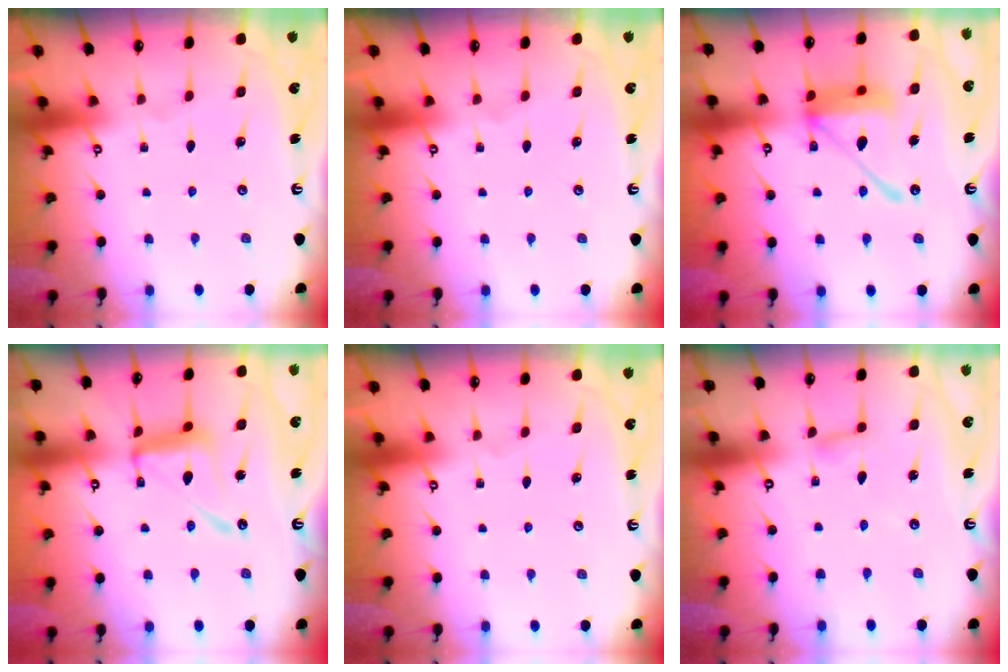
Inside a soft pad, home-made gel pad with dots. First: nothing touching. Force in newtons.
{"total": 0.0}
{"total": 15.1, "press": 15.0, "slide": 1.8}
{"total": 12.6, "press": 12.6, "slide": 1.0}
{"total": 0.0}
{"total": 2.7, "press": 2.6, "slide": 0.2}